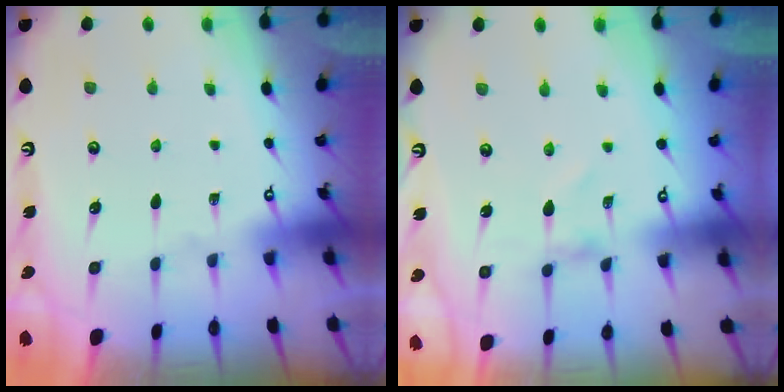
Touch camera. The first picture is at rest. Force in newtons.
{"total": 0.8, "press": 0.8, "slide": 0.1}